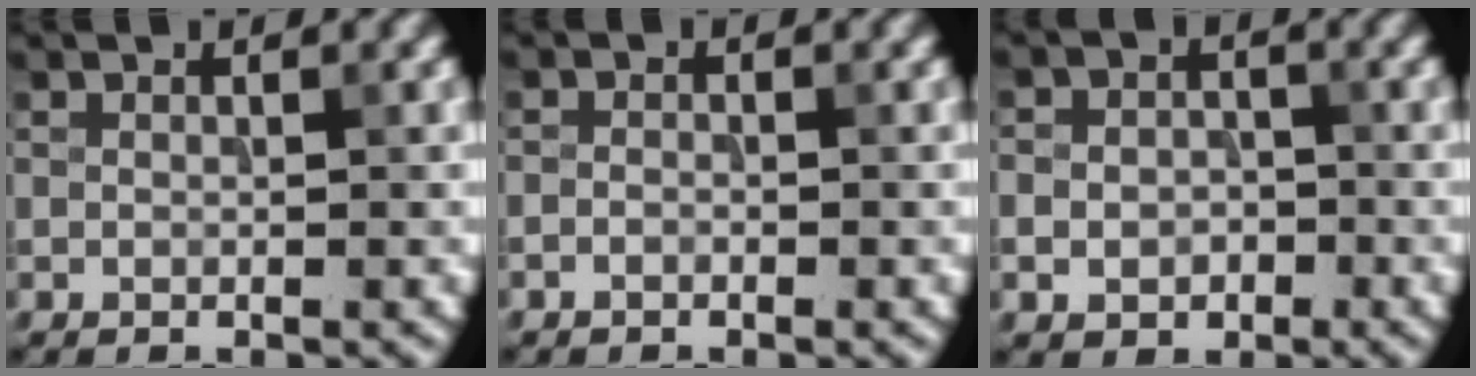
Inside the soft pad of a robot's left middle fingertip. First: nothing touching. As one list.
[{"total": 0.7, "force": [-0.4, 0.4, 0.3], "torque": [-0.005, -0.001, -0.010]}, {"total": 3.6, "force": [-0.9, 3.0, 1.8], "torque": [-0.015, -0.008, -0.020]}]